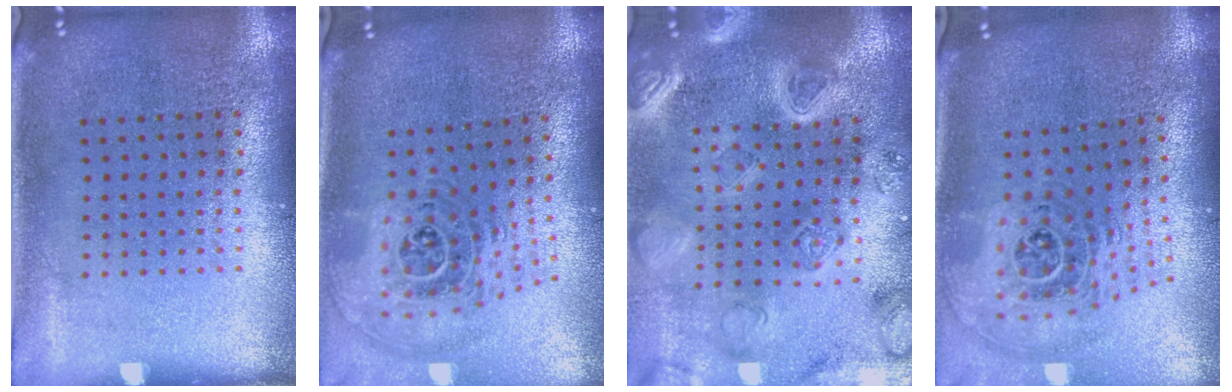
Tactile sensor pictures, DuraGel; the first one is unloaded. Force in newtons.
{"total": 1.8, "press": 1.5, "slide": 1.1}
{"total": 4.1, "press": 3.7, "slide": 1.7}
{"total": 2.0, "press": 1.5, "slide": 1.4}